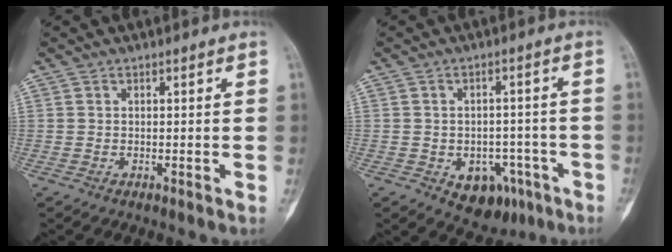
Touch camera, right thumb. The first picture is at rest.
{"total": 9.1, "force": [-4.0, 6.3, 5.2], "torque": [-0.035, 0.027, -0.042]}